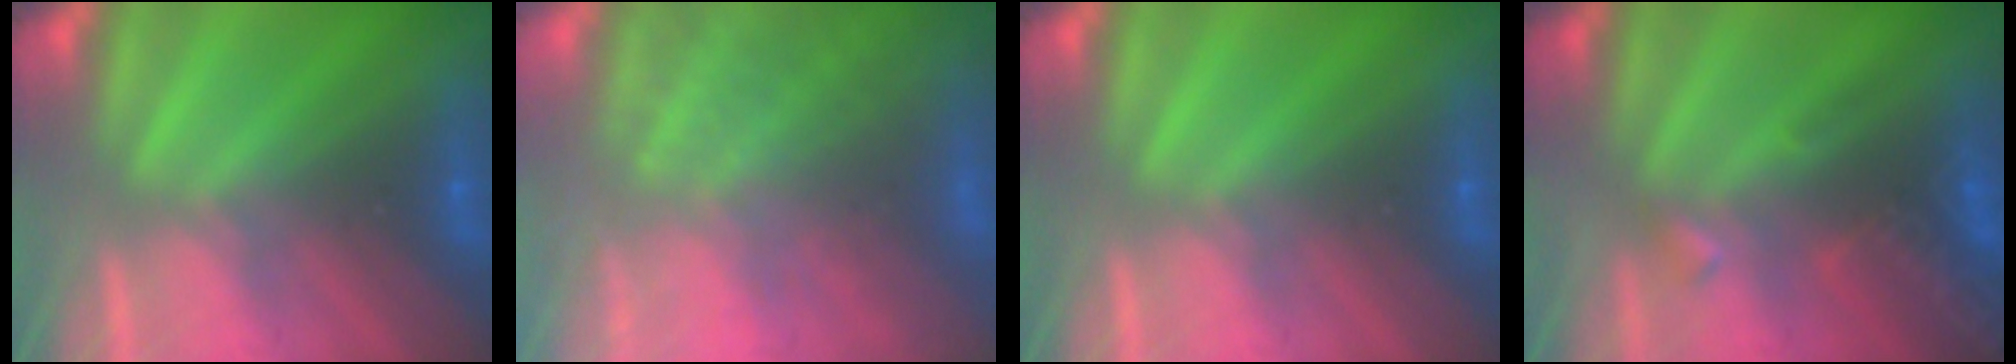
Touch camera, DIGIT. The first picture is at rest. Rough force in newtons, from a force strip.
{"total": 7.4}
{"total": 0.0}
{"total": 2.6}